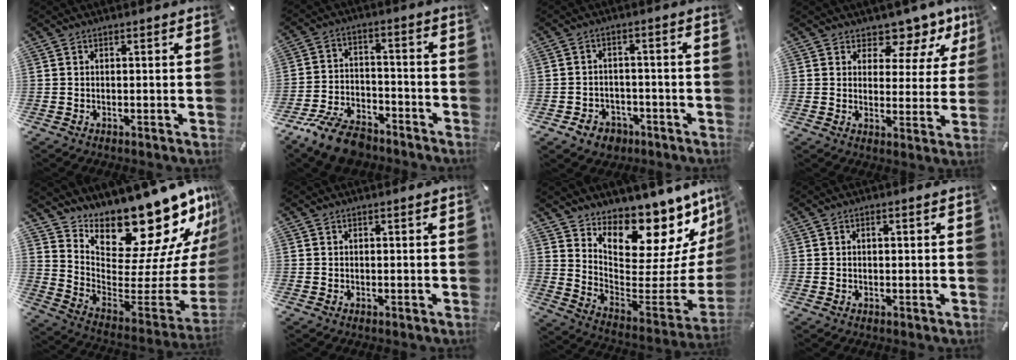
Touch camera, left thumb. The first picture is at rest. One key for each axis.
{"total": 11.5, "fx": -8.7, "fy": 5.2, "fz": 5.5, "tx": -0.100, "ty": 0.053, "tz": -0.162}
{"total": 5.3, "fx": -2.8, "fy": 4.2, "fz": 1.6, "tx": -0.021, "ty": 0.015, "tz": -0.050}
{"total": 8.1, "fx": 6.5, "fy": 4.2, "fz": 2.4, "tx": -0.034, "ty": -0.059, "tz": 0.113}
{"total": 20.8, "fx": 17.1, "fy": 7.0, "fz": 9.5, "tx": -0.114, "ty": -0.162, "tz": 0.285}
{"total": 0.0}
{"total": 14.2, "fx": 11.9, "fy": 6.3, "fz": 4.4, "tx": -0.035, "ty": -0.124, "tz": 0.192}
{"total": 0.9, "fx": 0.2, "fy": 0.6, "fz": 0.7, "tx": -0.006, "ty": 0.000, "tz": 0.000}